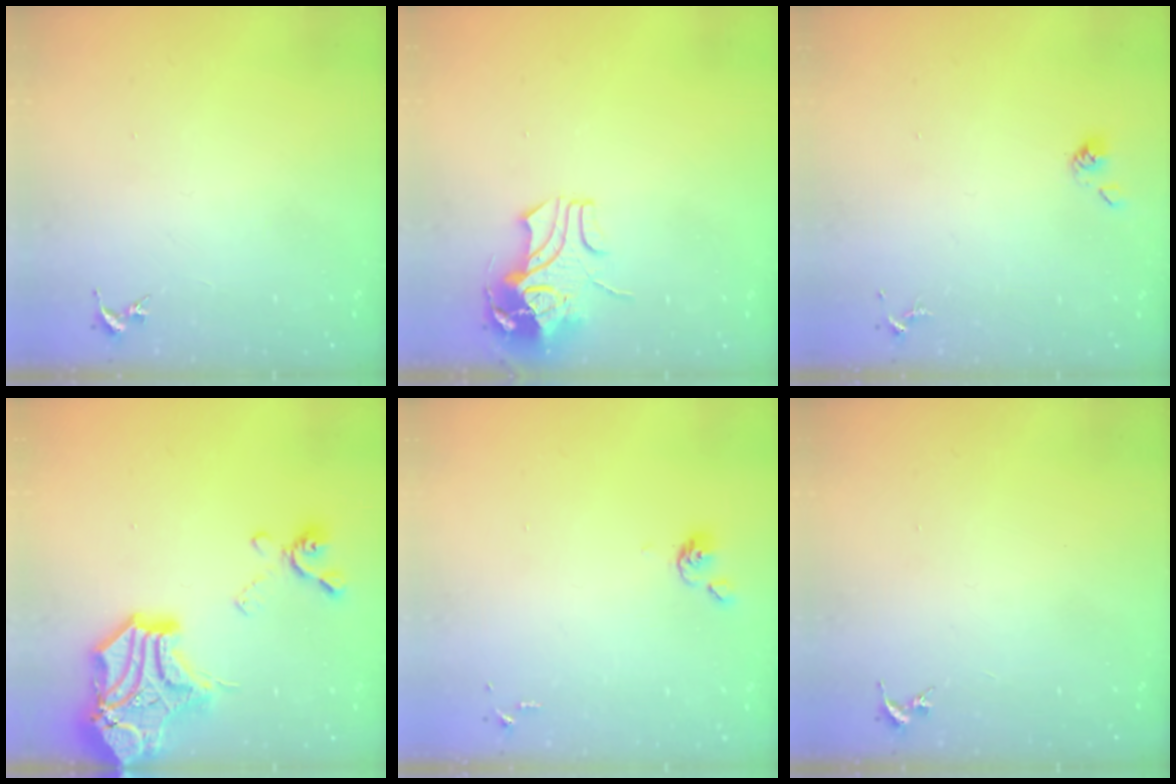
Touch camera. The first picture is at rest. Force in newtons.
{"total": 9.2, "press": 9.1, "slide": 1.2}
{"total": 3.6, "press": 3.4, "slide": 1.3}
{"total": 22.5, "press": 22.3, "slide": 2.7}
{"total": 3.8, "press": 3.7, "slide": 0.8}
{"total": 0.0}